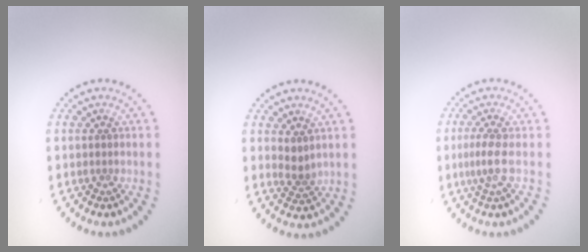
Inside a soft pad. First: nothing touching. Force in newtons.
{"total": 1.6, "press": 1.4, "slide": 0.9}
{"total": 1.9, "press": 1.4, "slide": 1.2}